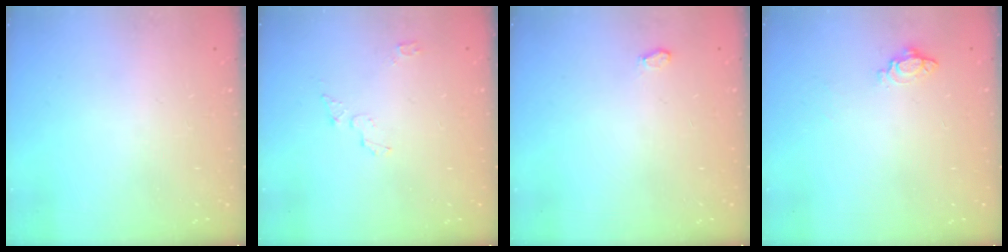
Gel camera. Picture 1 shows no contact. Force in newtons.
{"total": 3.7, "press": 3.7, "slide": 0.4}
{"total": 4.8, "press": 4.5, "slide": 1.5}
{"total": 5.6, "press": 5.6, "slide": 0.7}